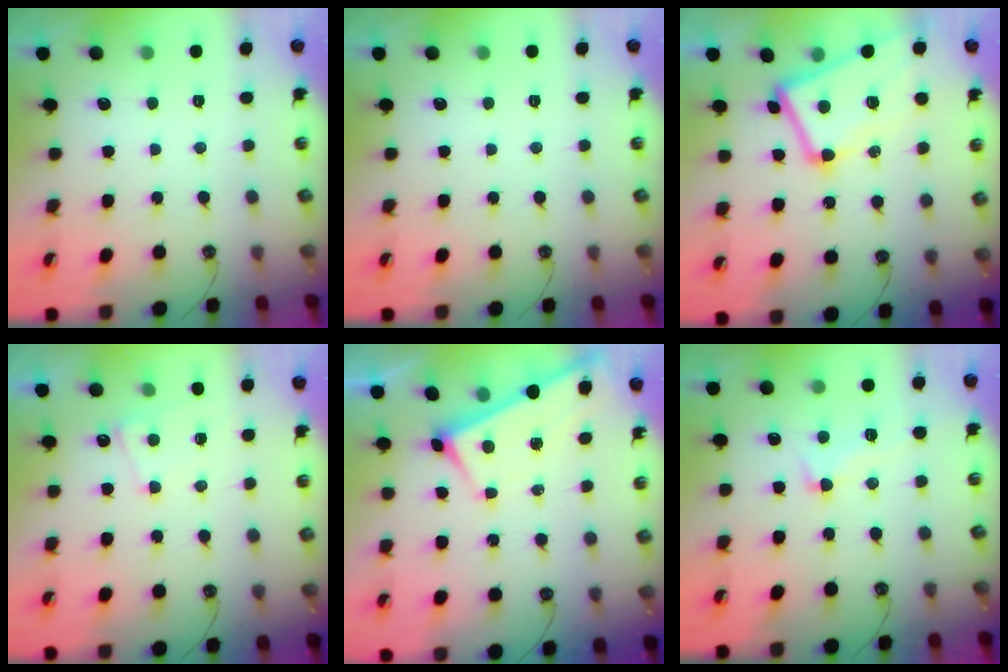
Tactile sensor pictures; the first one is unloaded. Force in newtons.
{"total": 0.0}
{"total": 7.4, "press": 7.3, "slide": 1.6}
{"total": 1.0, "press": 0.7, "slide": 0.7}
{"total": 2.8, "press": 2.8, "slide": 0.0}
{"total": 1.6, "press": 1.2, "slide": 1.0}